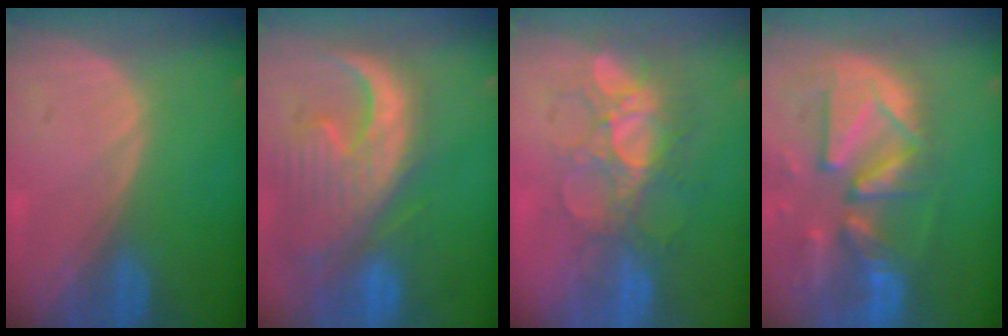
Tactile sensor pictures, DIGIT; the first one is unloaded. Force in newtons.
{"total": 13.5, "press": 11.5, "slide": 7.0}
{"total": 9.4, "press": 8.5, "slide": 4.0}
{"total": 13.3, "press": 11.4, "slide": 6.7}